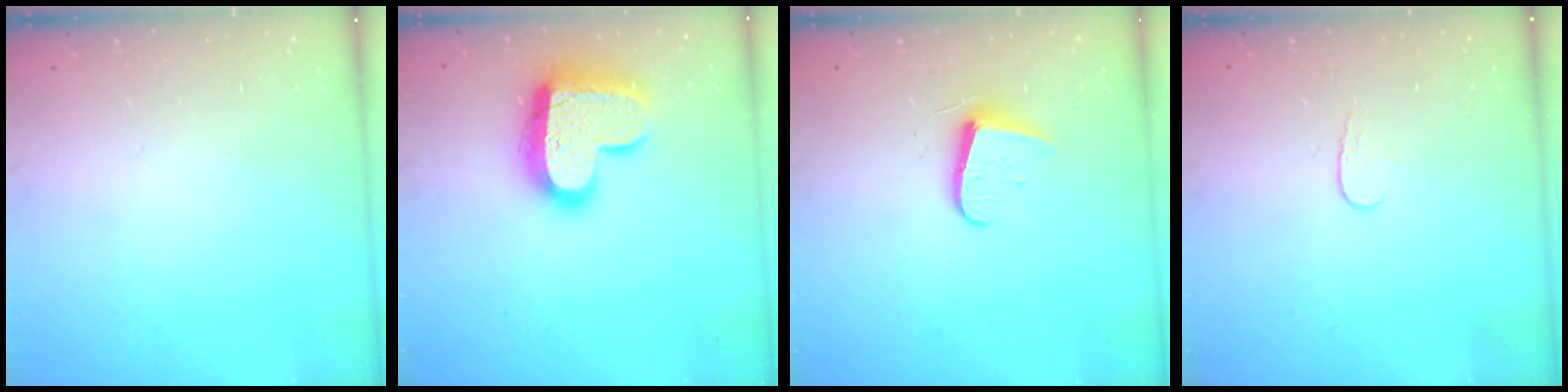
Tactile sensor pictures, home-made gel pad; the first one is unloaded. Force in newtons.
{"total": 18.3, "press": 18.2, "slide": 1.2}
{"total": 6.8, "press": 6.8, "slide": 0.7}
{"total": 3.6, "press": 3.5, "slide": 0.4}